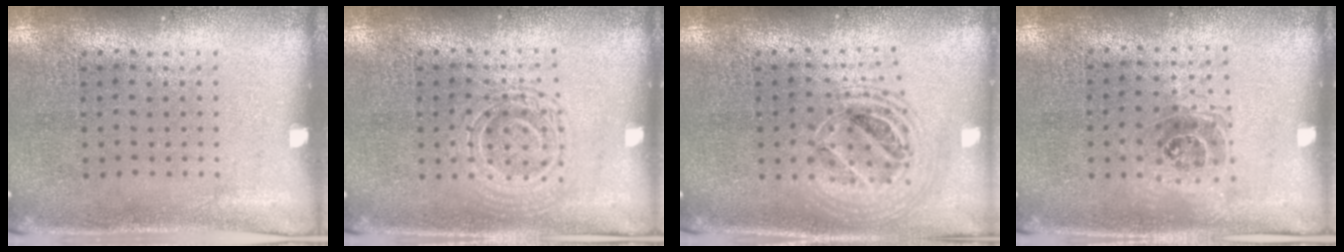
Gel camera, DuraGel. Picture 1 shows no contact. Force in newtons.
{"total": 2.5, "press": 2.5, "slide": 0.5}
{"total": 2.0, "press": 1.6, "slide": 1.2}
{"total": 1.1, "press": 0.9, "slide": 0.5}